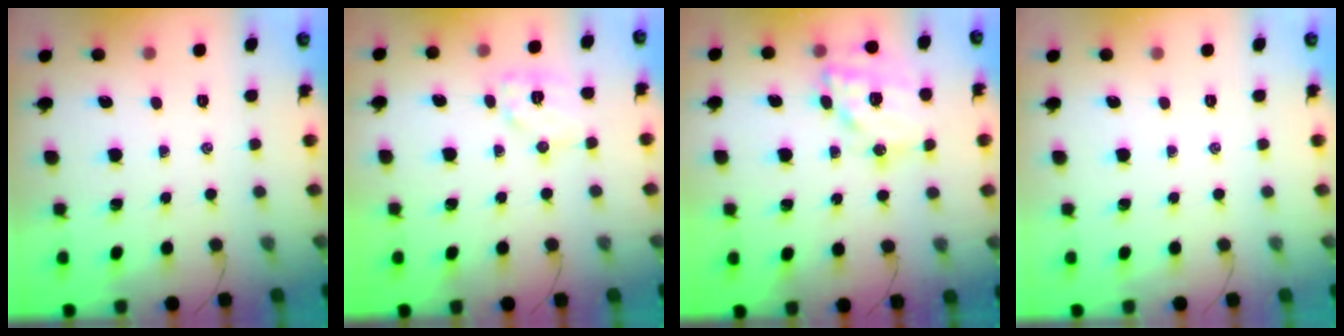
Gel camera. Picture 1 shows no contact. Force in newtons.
{"total": 8.7, "press": 8.6, "slide": 0.5}
{"total": 17.0, "press": 16.5, "slide": 3.9}
{"total": 0.0}